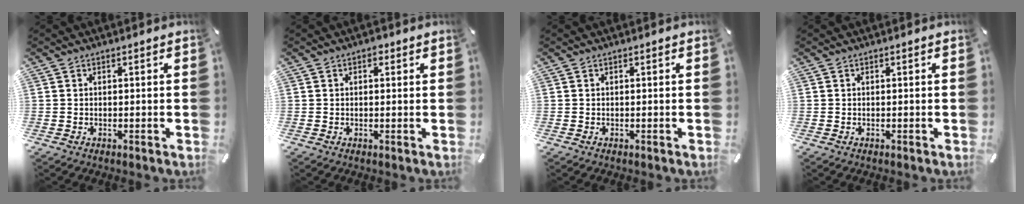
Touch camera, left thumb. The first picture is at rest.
{"total": 1.3, "force": [0.7, 0.9, 0.7], "torque": [-0.007, 0.000, 0.010]}
{"total": 0.0}
{"total": 0.0}